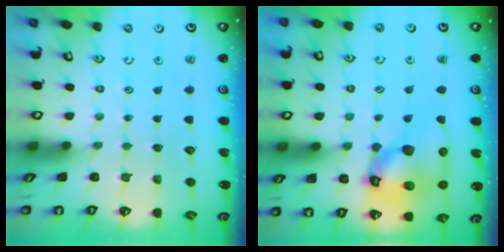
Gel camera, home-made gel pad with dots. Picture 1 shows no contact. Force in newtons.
{"total": 18.7, "press": 18.5, "slide": 2.5}